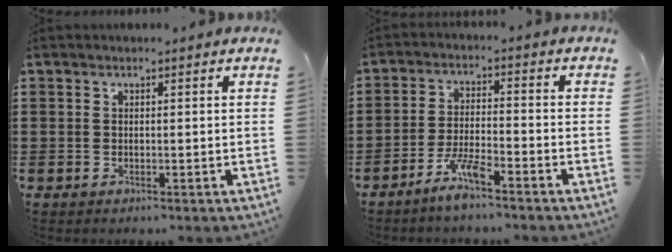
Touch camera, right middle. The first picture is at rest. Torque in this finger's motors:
{"motor_torque": [2.14, 0.00, 0.19, 0.10]}